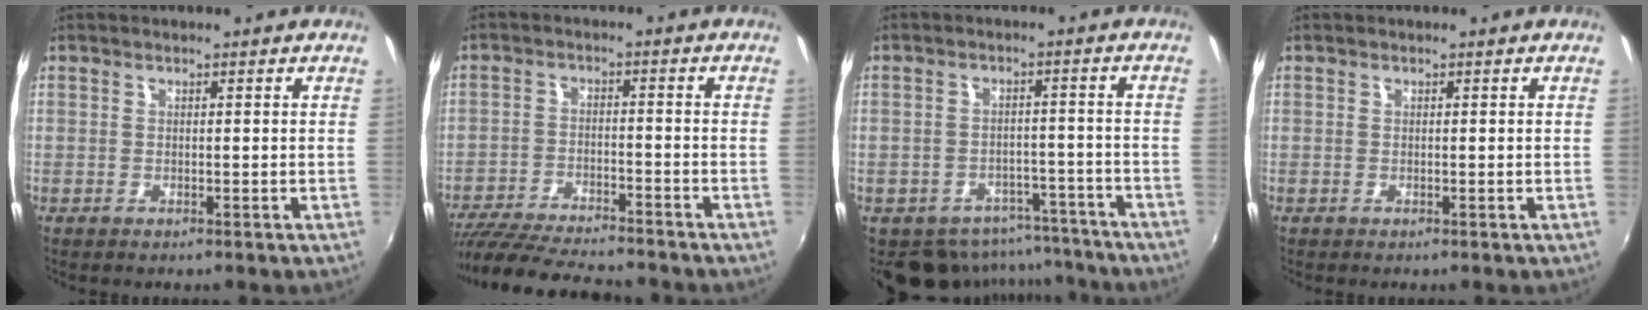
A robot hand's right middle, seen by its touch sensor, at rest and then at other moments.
{"total": 16.3, "force": [-14.5, 2.8, 7.0], "torque": [-0.151, -0.021, -0.233]}
{"total": 11.6, "force": [-9.5, 6.1, 2.5], "torque": [-0.053, 0.025, -0.106]}
{"total": 0.0}